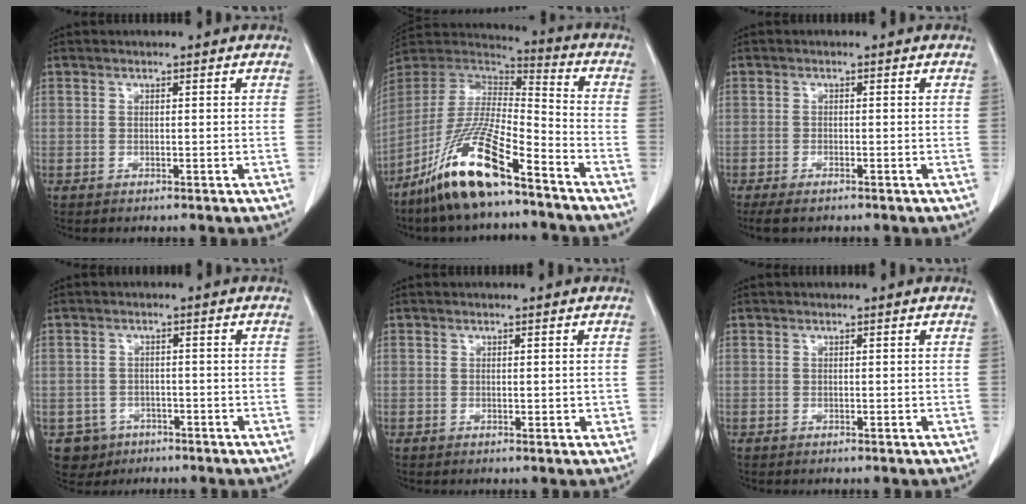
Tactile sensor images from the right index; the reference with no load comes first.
{"total": 17.1, "force": [-11.5, 2.3, 12.4], "torque": [-0.263, -0.022, -0.218]}
{"total": 3.4, "force": [-2.7, 0.8, 1.9], "torque": [-0.033, -0.009, -0.040]}
{"total": 4.2, "force": [-2.3, 3.5, 0.1], "torque": [-0.002, 0.009, -0.032]}
{"total": 1.1, "force": [0.1, 0.7, 0.9], "torque": [-0.011, -0.001, 0.005]}
{"total": 0.0}